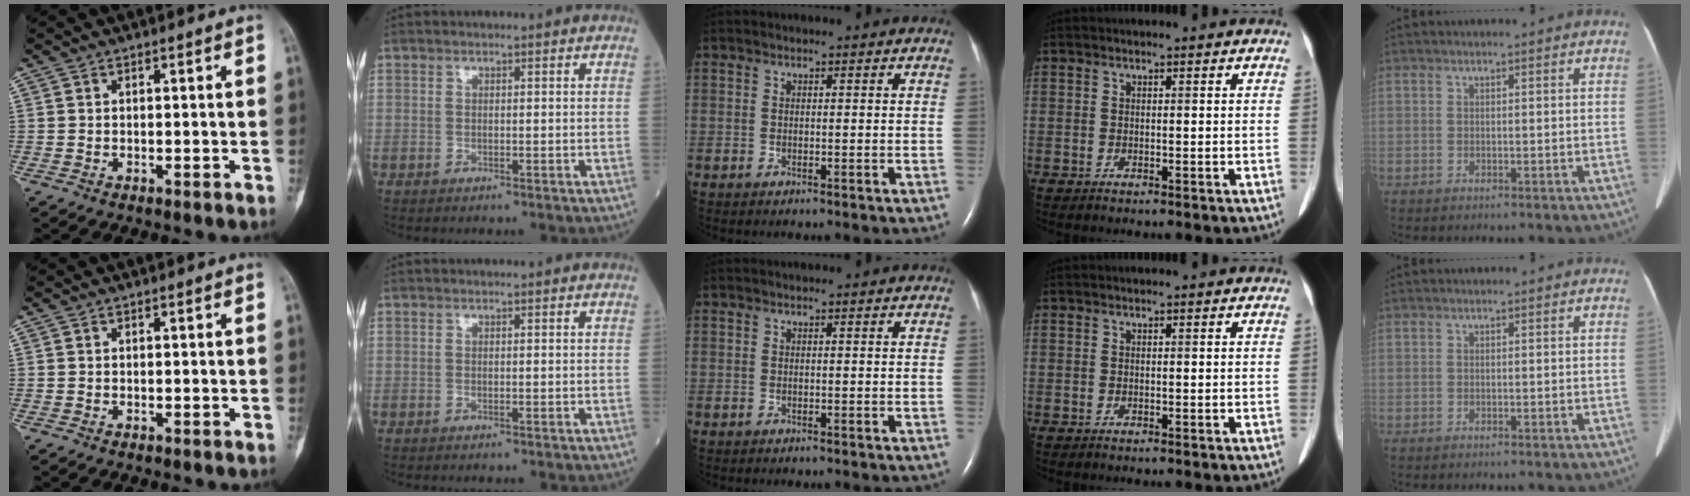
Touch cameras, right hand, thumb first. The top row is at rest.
{}